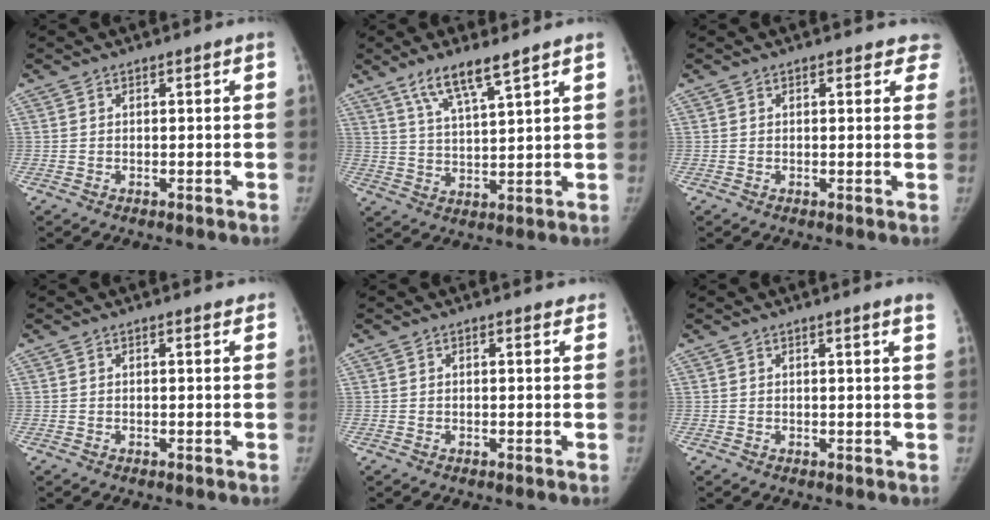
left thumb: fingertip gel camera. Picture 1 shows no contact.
{"total": 8.0, "force": [5.6, 1.2, 5.6], "torque": [-0.100, -0.028, 0.111]}
{"total": 4.0, "force": [3.1, 1.9, 1.5], "torque": [0.021, -0.007, 0.021]}
{"total": 0.9, "force": [0.7, 0.3, 0.5], "torque": [-0.006, -0.002, 0.009]}
{"total": 1.2, "force": [1.0, 0.4, 0.6], "torque": [-0.003, -0.002, 0.010]}
{"total": 3.2, "force": [2.4, -0.3, 2.1], "torque": [-0.026, -0.007, 0.021]}